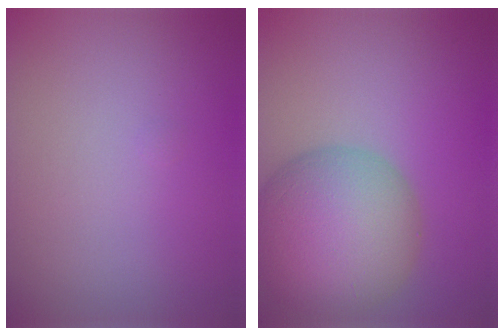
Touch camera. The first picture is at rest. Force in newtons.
{"total": 10.0, "press": 10.0, "slide": 0.5}